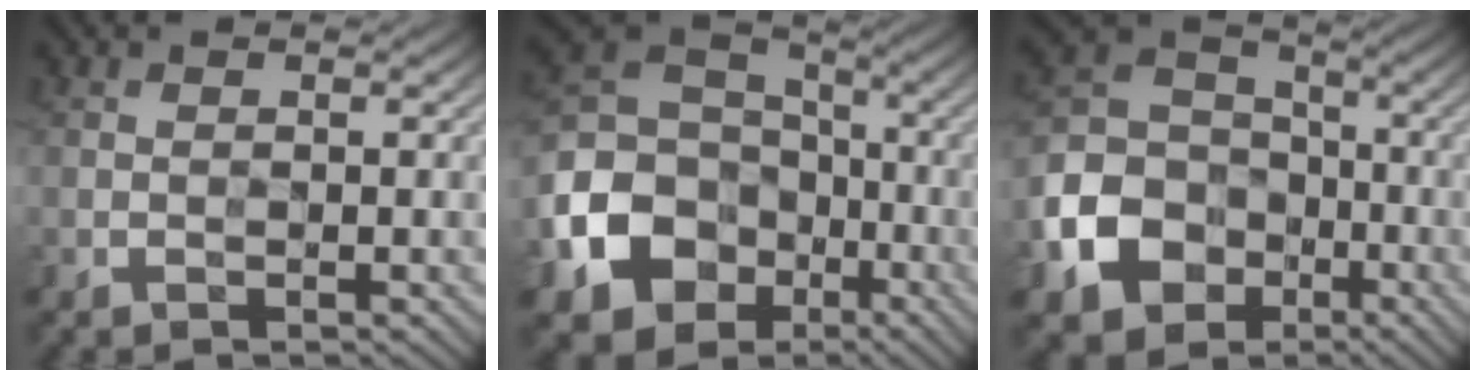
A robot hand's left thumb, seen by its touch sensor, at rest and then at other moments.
{"total": 15.8, "force": [-6.2, 12.7, 7.0], "torque": [-0.217, -0.045, -0.123]}
{"total": 12.2, "force": [-5.2, 9.6, 5.6], "torque": [-0.163, -0.031, -0.104]}